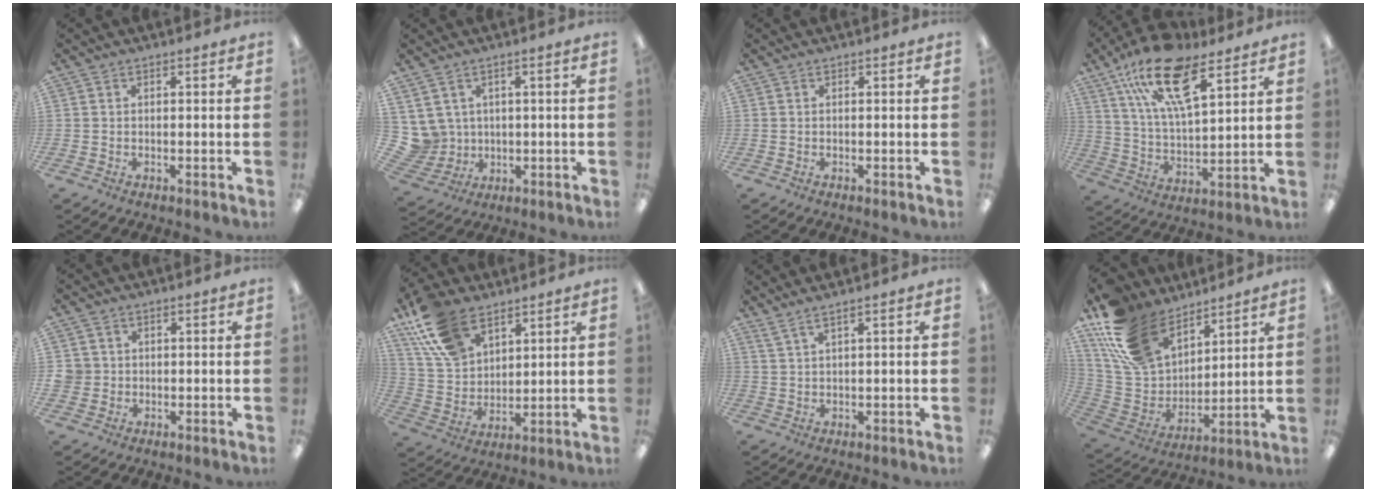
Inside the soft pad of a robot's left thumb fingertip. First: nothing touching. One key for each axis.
{"total": 6.5, "fx": 2.3, "fy": 6.0, "fz": 0.9, "tx": -0.056, "ty": -0.004, "tz": 0.052}
{"total": 0.0}
{"total": 19.9, "fx": 11.6, "fy": 8.2, "fz": 14.0, "tx": -0.249, "ty": -0.043, "tz": 0.204}
{"total": 3.4, "fx": 0.2, "fy": 3.4, "fz": 0.4, "tx": -0.013, "ty": 0.006, "tz": 0.005}
{"total": 16.8, "fx": 10.7, "fy": 9.5, "fz": 8.7, "tx": -0.198, "ty": -0.029, "tz": 0.207}
{"total": 2.5, "fx": 1.9, "fy": 0.0, "fz": 1.6, "tx": -0.037, "ty": -0.002, "tz": 0.034}
{"total": 19.9, "fx": 13.4, "fy": 11.6, "fz": 9.3, "tx": -0.223, "ty": -0.063, "tz": 0.257}